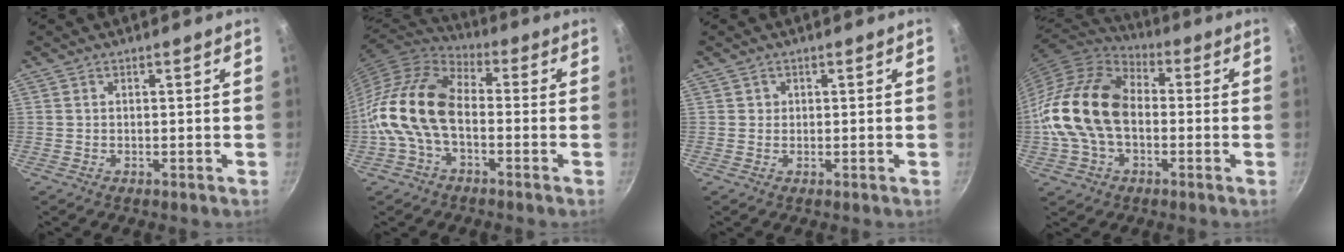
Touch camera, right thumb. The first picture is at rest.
{"total": 14.6, "force": [-3.0, 8.8, 11.2], "torque": [-0.208, 0.036, -0.075]}
{"total": 0.9, "force": [0.2, 0.8, 0.1], "torque": [0.007, 0.003, 0.002]}
{"total": 18.0, "force": [-1.3, 12.4, 13.0], "torque": [-0.232, 0.035, -0.036]}